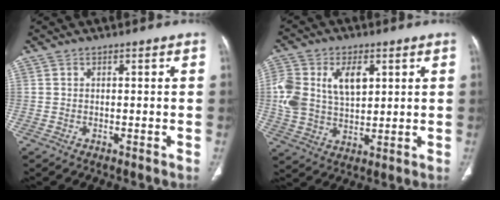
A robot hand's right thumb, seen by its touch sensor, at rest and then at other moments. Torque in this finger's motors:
{"motor_torque": [0.21, 0.24, 0.62, 0.67, 0.12]}